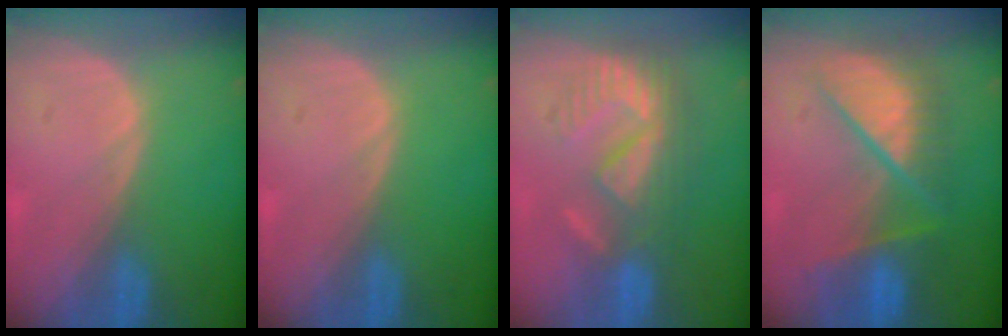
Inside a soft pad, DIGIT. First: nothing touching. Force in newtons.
{"total": 0.0}
{"total": 9.5, "press": 8.2, "slide": 4.8}
{"total": 9.0, "press": 9.0, "slide": 0.9}